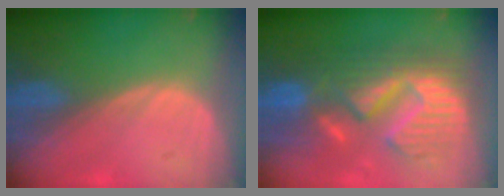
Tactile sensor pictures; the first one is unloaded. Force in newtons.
{"total": 12.7, "press": 12.7, "slide": 1.3}